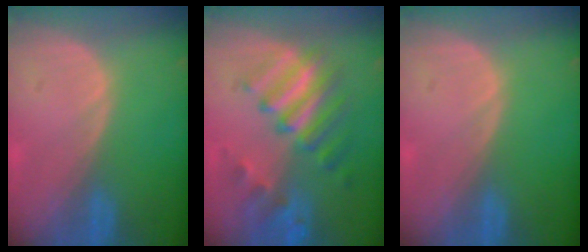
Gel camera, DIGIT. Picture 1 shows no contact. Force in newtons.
{"total": 9.5, "press": 8.3, "slide": 4.7}
{"total": 0.0}